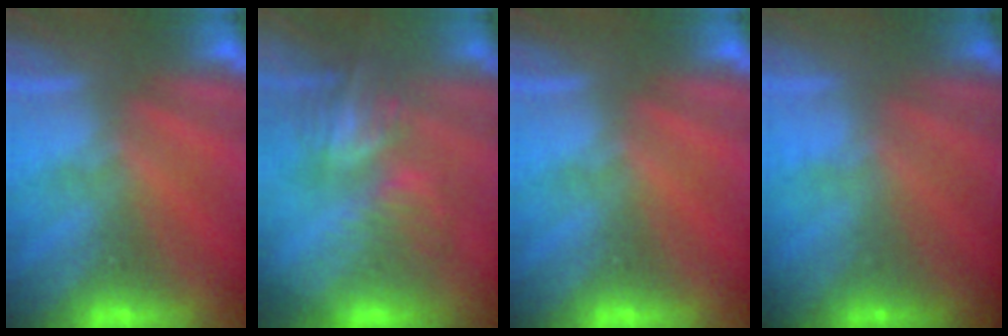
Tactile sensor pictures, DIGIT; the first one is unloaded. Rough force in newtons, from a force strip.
{"total": 13.7}
{"total": 0.0}
{"total": 1.8}